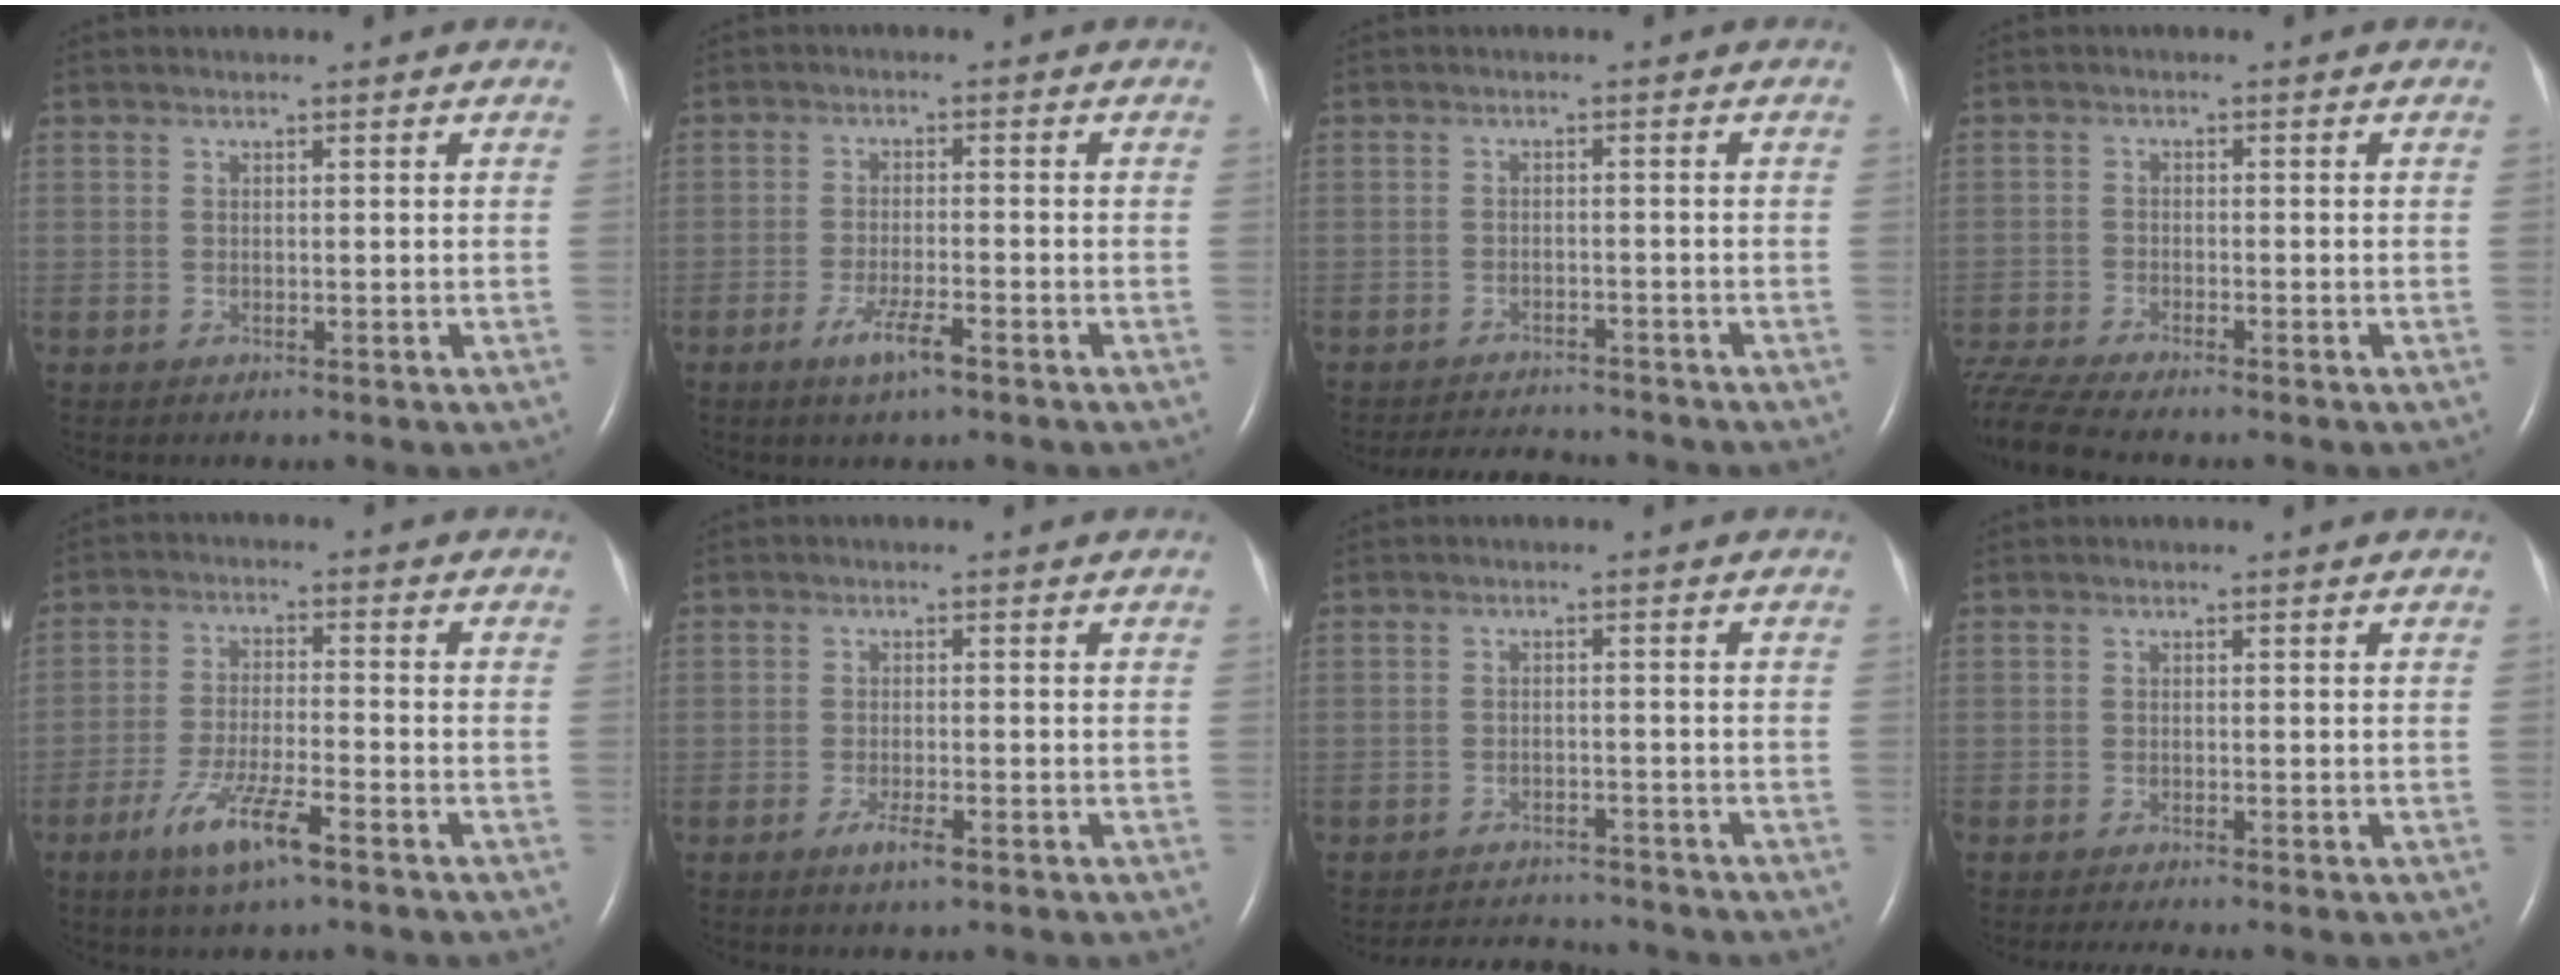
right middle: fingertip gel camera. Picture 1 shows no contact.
{"total": 4.4, "force": [-2.7, 0.4, 3.5], "torque": [-0.073, -0.006, -0.050]}
{"total": 6.3, "force": [-6.1, 1.1, 1.2], "torque": [-0.020, -0.006, -0.087]}
{"total": 7.9, "force": [-7.3, -0.2, 3.1], "torque": [-0.069, -0.015, -0.133]}
{"total": 8.2, "force": [-5.0, 0.9, 6.5], "torque": [-0.132, -0.014, -0.090]}
{"total": 2.7, "force": [-1.6, 0.4, 2.1], "torque": [-0.044, -0.004, -0.029]}
{"total": 6.9, "force": [-6.7, 1.3, 0.6], "torque": [-0.012, 0.003, -0.093]}
{"total": 2.4, "force": [-2.0, -0.3, 1.3], "torque": [-0.021, -0.004, -0.033]}